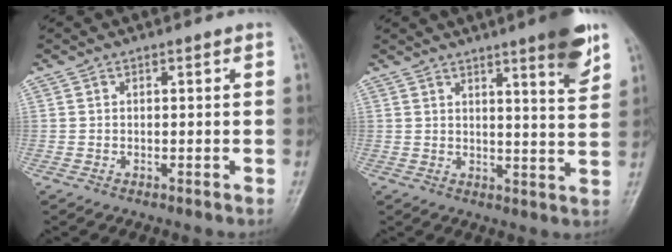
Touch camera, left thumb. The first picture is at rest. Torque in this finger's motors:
{"motor_torque": [1.49, 0.72, 1.02, -0.67, 0.02]}